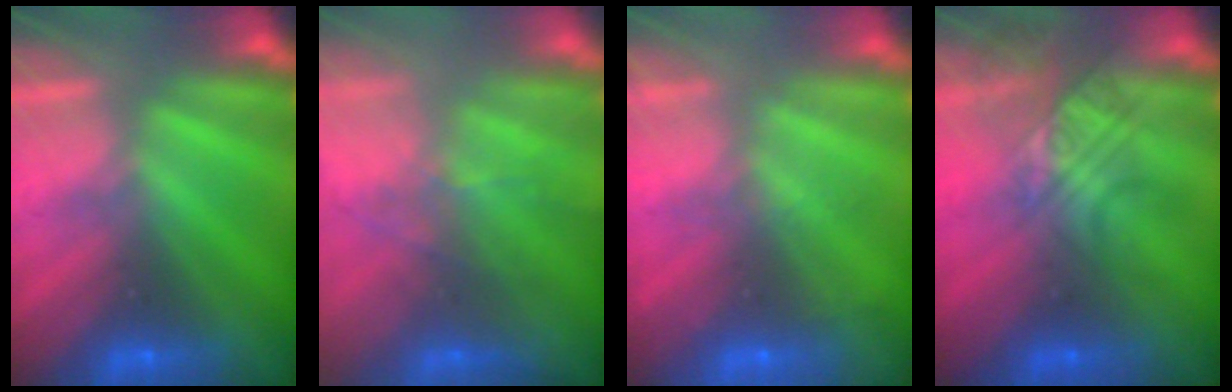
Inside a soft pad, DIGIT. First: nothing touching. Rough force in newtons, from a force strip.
{"total": 9.6}
{"total": 1.9}
{"total": 2.4}